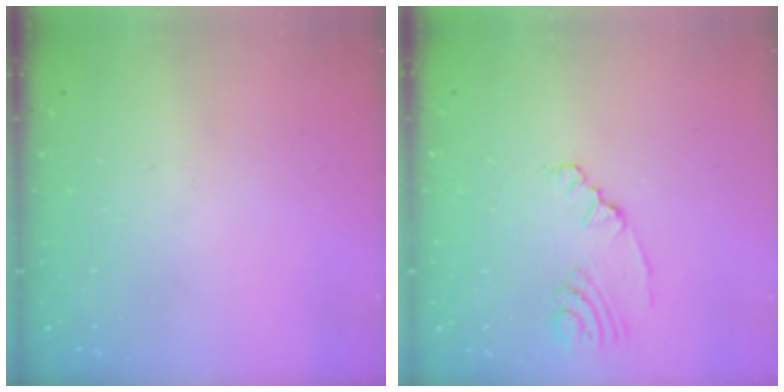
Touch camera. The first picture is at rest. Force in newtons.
{"total": 2.3, "press": 2.3, "slide": 0.3}